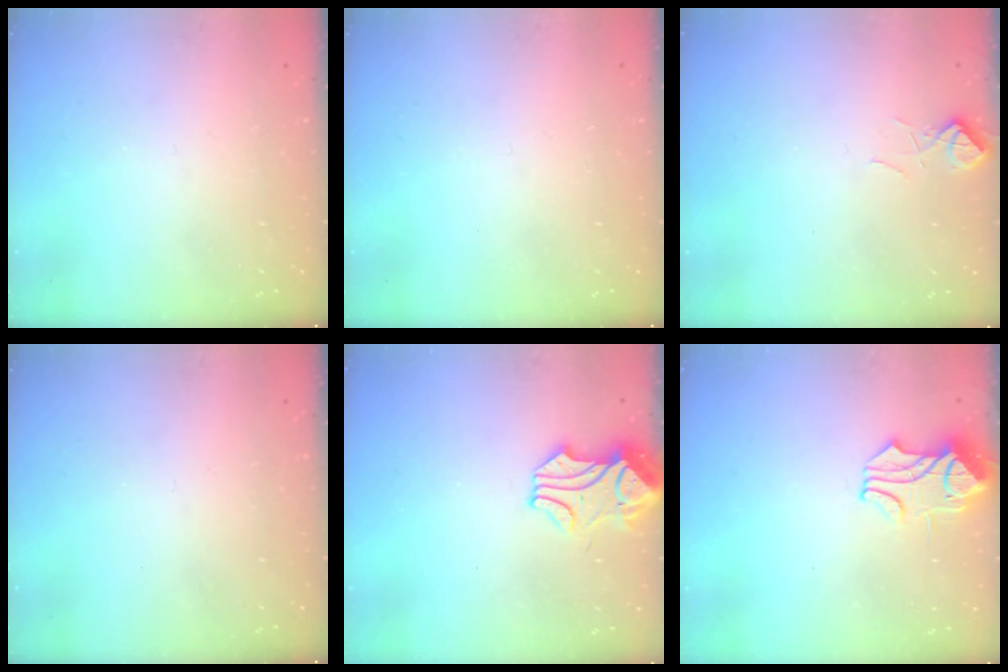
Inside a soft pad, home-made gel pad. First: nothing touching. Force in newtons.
{"total": 0.0}
{"total": 3.5, "press": 3.5, "slide": 0.4}
{"total": 0.0}
{"total": 0.0}
{"total": 1.2, "press": 0.9, "slide": 0.8}